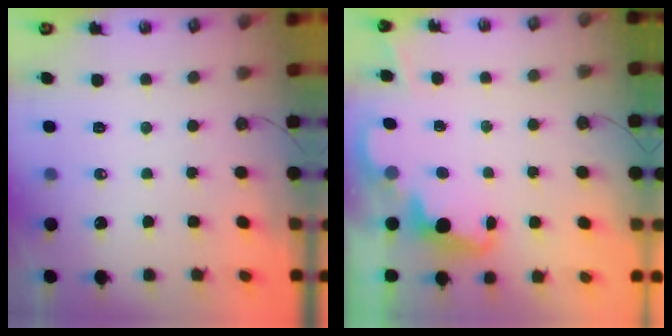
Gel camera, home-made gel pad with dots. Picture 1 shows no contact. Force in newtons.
{"total": 2.4, "press": 2.3, "slide": 0.5}